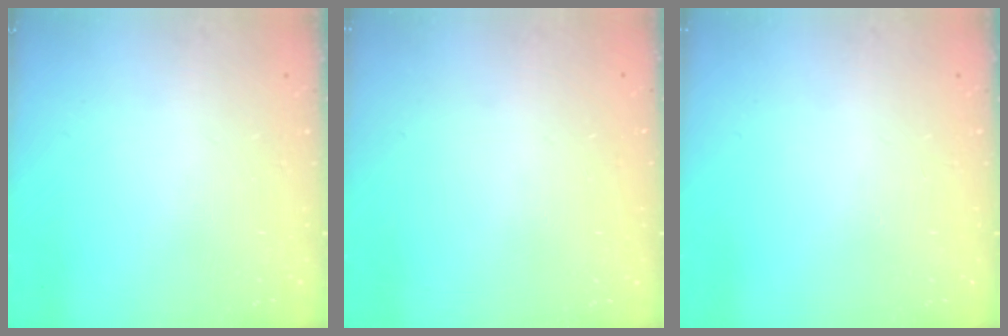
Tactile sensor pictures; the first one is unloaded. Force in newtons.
{"total": 0.0}
{"total": 0.0}